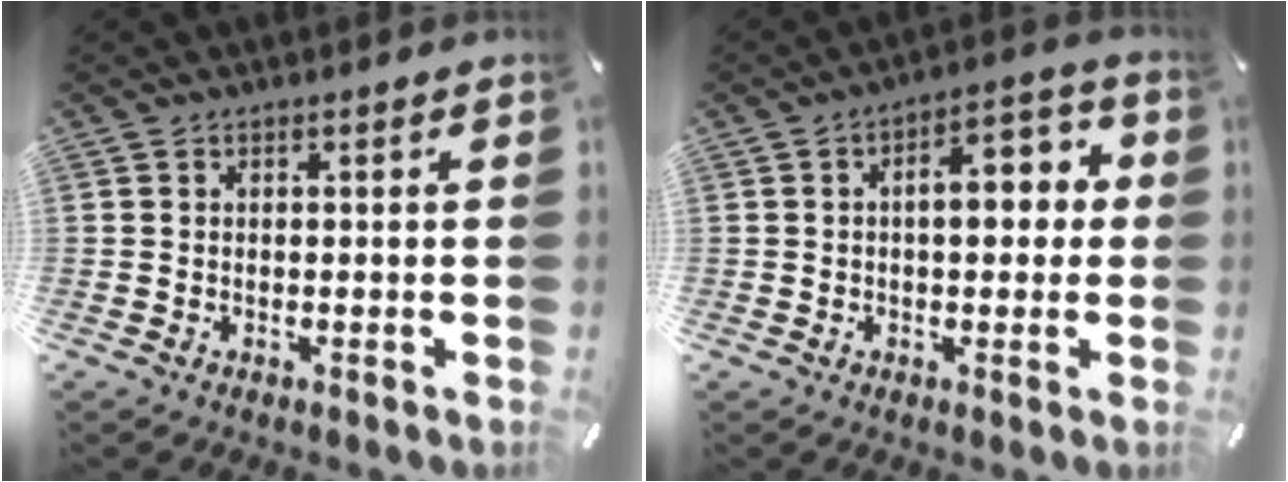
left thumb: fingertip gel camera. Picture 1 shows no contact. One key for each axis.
{"total": 8.7, "fx": 0.7, "fy": 4.8, "fz": 7.3, "tx": -0.089, "ty": 0.001, "tz": 0.002}